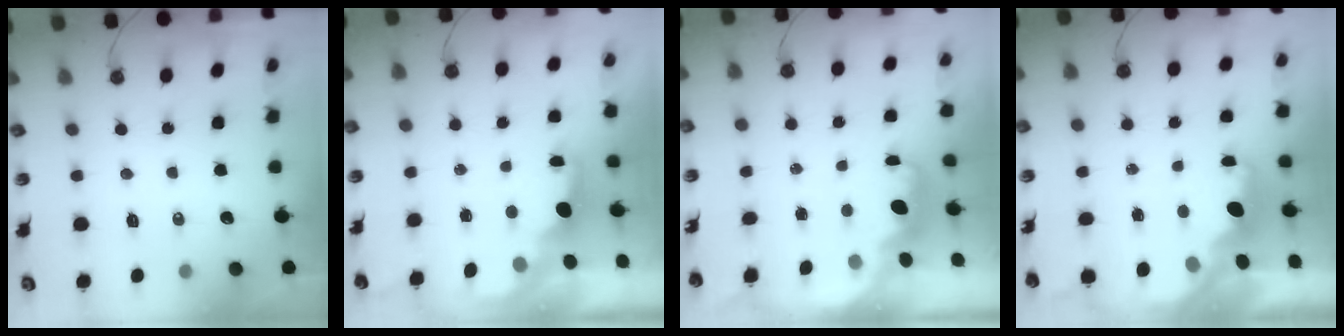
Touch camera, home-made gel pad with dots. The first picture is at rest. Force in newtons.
{"total": 1.9, "press": 1.7, "slide": 0.8}
{"total": 2.2, "press": 2.1, "slide": 0.7}
{"total": 2.2, "press": 2.0, "slide": 0.8}